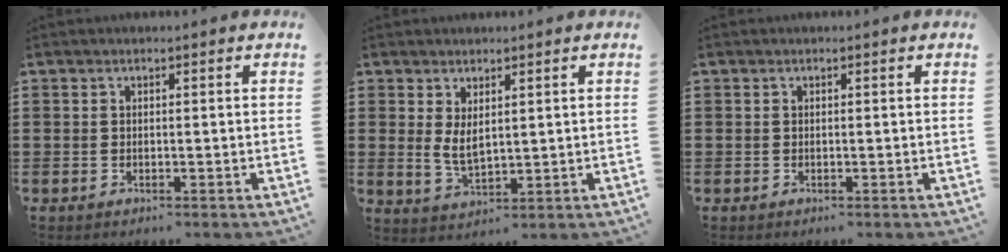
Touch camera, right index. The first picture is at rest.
{"total": 3.6, "force": [1.2, 1.6, 3.0], "torque": [-0.067, -0.001, 0.021]}
{"total": 0.0}